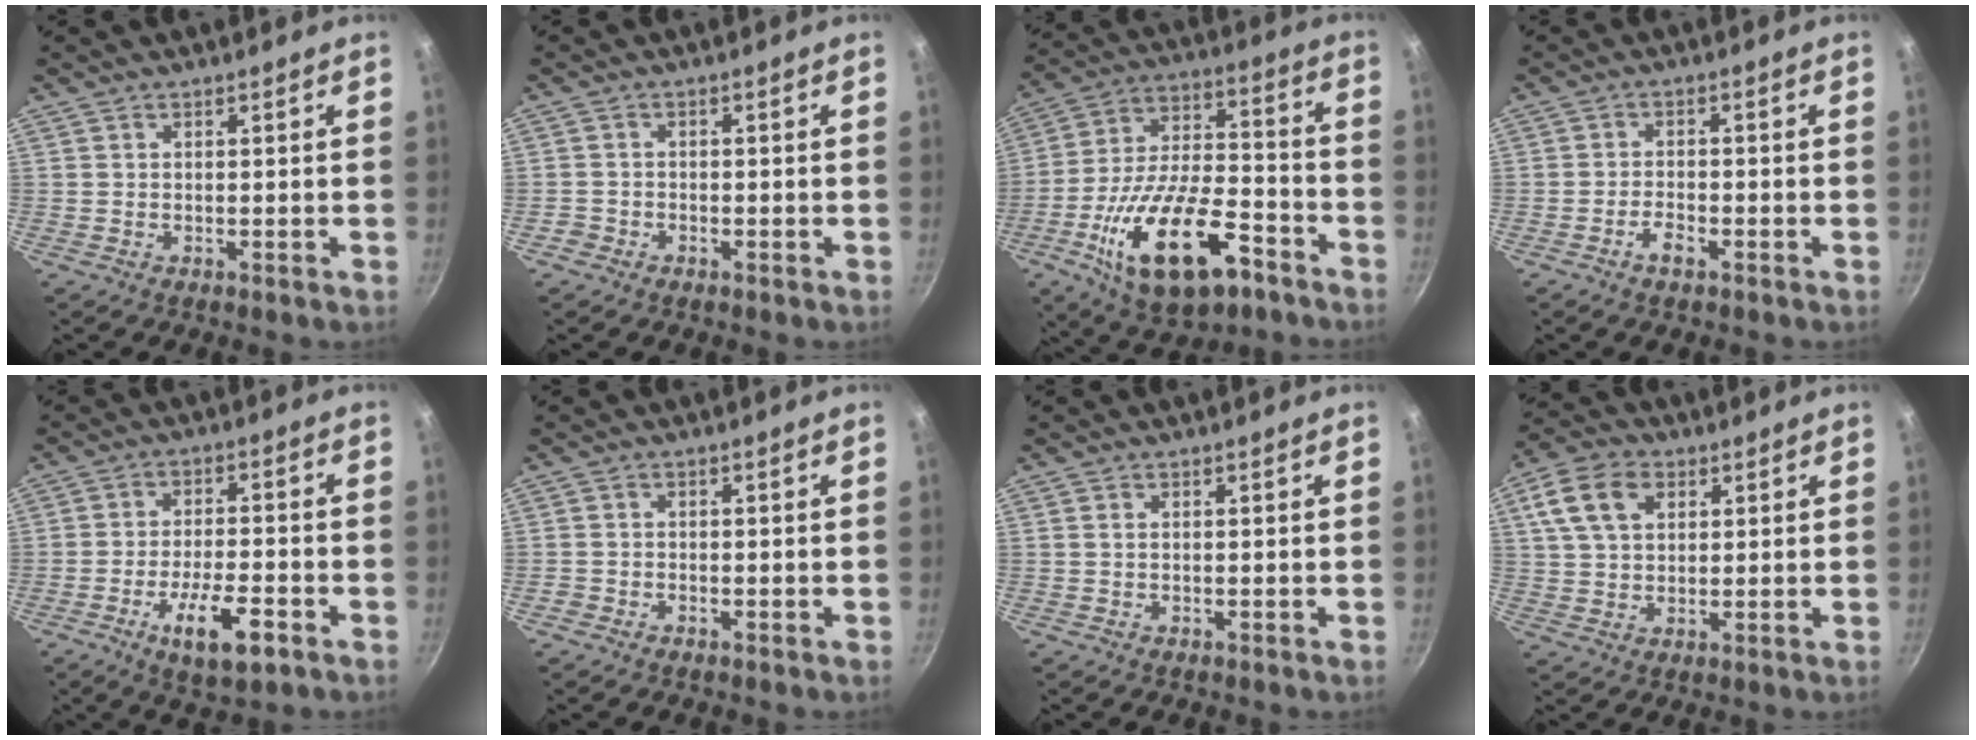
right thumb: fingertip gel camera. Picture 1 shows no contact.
{"total": 1.7, "force": [-1.2, 1.2, 0.2], "torque": [-0.001, 0.012, -0.021]}
{"total": 22.9, "force": [-10.6, 10.7, 17.2], "torque": [-0.286, 0.043, -0.174]}
{"total": 2.9, "force": [-1.8, 1.2, 1.9], "torque": [-0.033, 0.015, -0.036]}
{"total": 10.1, "force": [-4.8, 3.4, 8.2], "torque": [-0.130, 0.020, -0.077]}
{"total": 1.1, "force": [-0.8, 0.6, 0.2], "torque": [-0.008, 0.005, -0.018]}
{"total": 0.6, "force": [0.1, 0.3, 0.5], "torque": [-0.012, 0.000, 0.001]}
{"total": 10.3, "force": [3.8, 7.0, 6.5], "torque": [-0.111, 0.008, 0.063]}